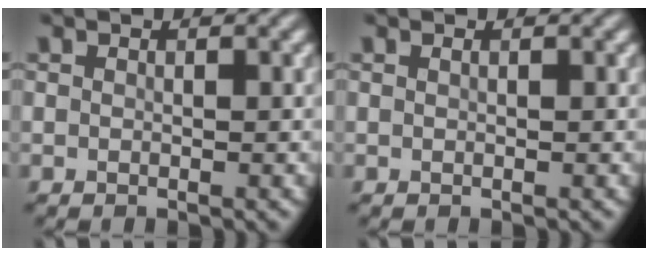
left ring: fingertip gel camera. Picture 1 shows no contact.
{"total": 0.0}